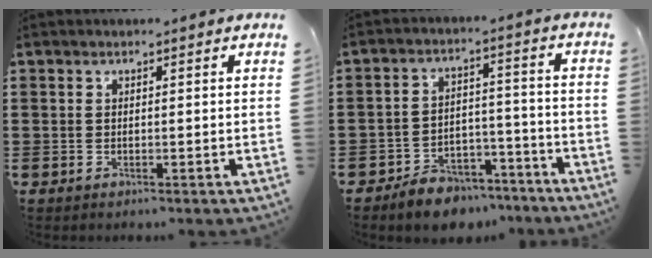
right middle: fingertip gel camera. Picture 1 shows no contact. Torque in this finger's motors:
{"motor_torque": [0.71, 0.00, 0.37, 0.03]}